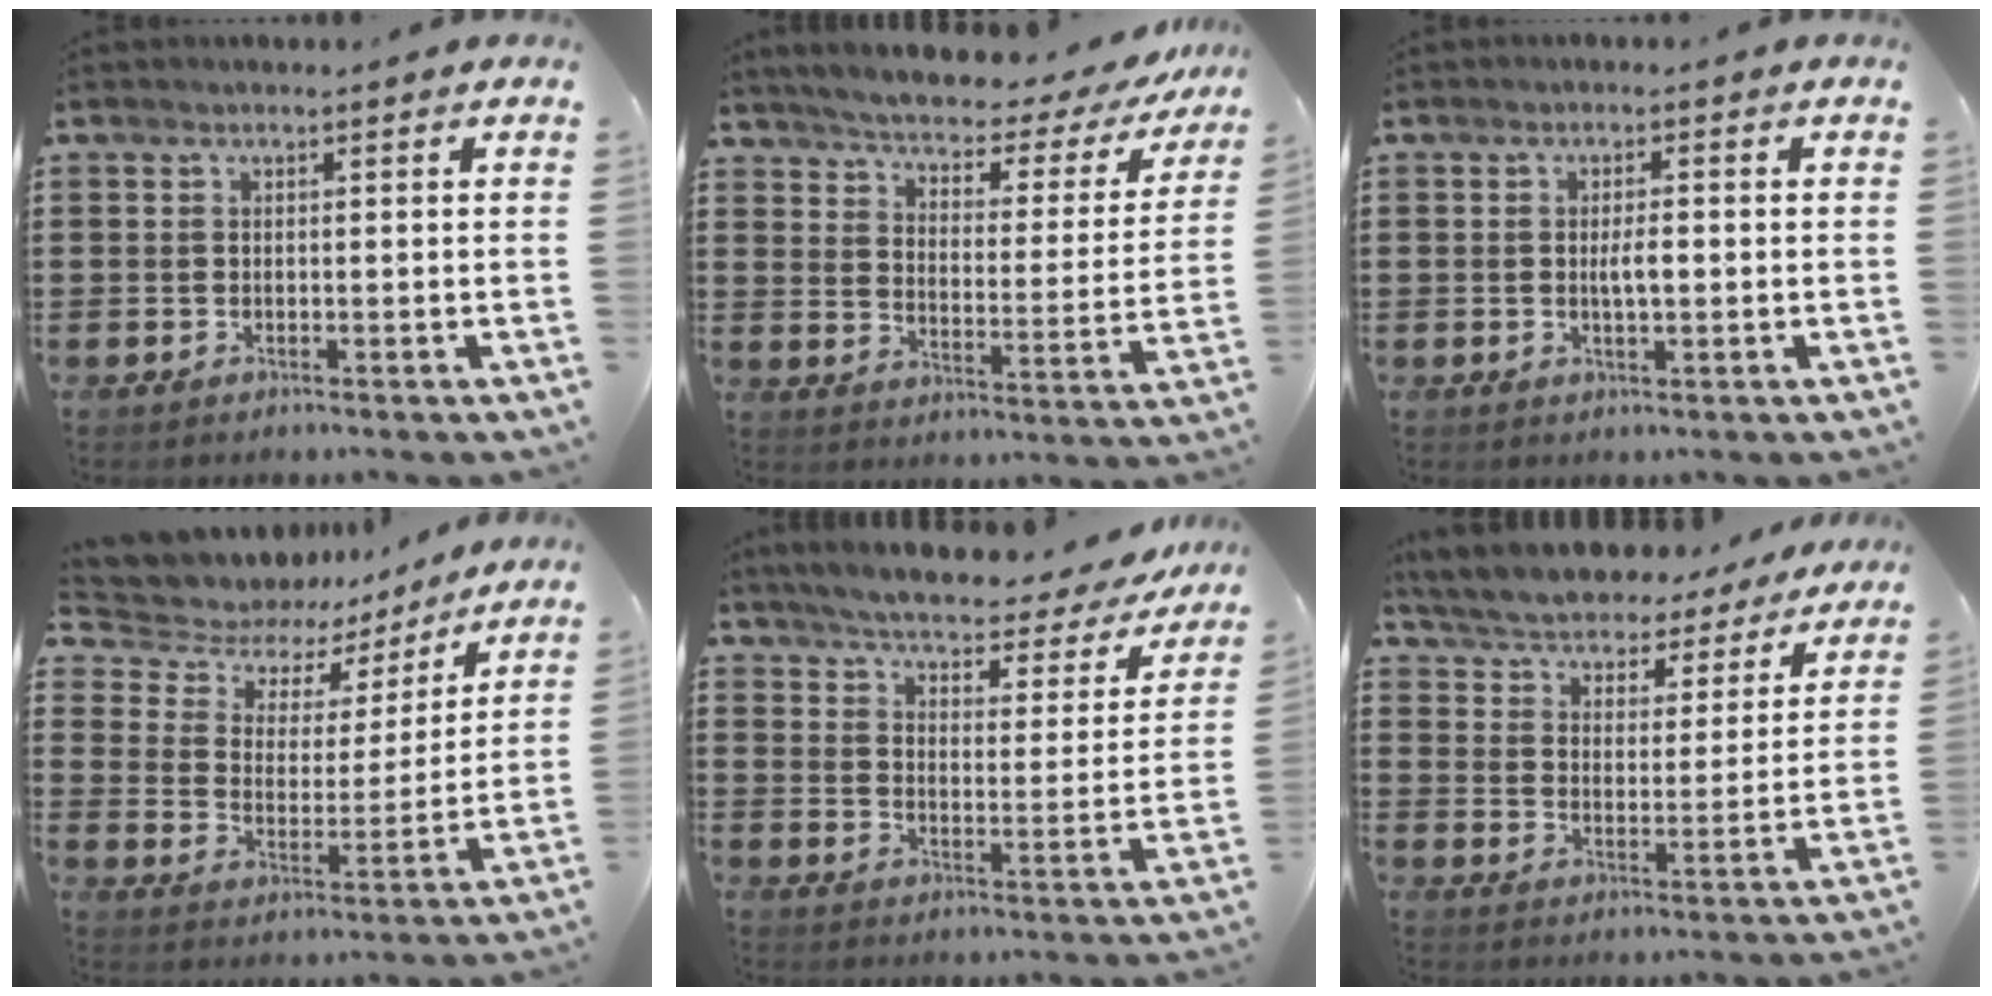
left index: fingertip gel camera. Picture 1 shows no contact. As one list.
[{"total": 3.2, "force": [2.9, 0.5, 1.4], "torque": [-0.046, -0.027, 0.037]}, {"total": 2.7, "force": [-0.1, 0.9, 2.6], "torque": [-0.049, 0.000, -0.003]}, {"total": 5.5, "force": [4.0, 3.7, 1.1], "torque": [-0.054, -0.023, 0.066]}, {"total": 3.9, "force": [3.6, 0.3, 1.5], "torque": [-0.048, -0.031, 0.051]}, {"total": 5.1, "force": [5.1, 0.3, 0.4], "torque": [-0.036, -0.041, 0.084]}]